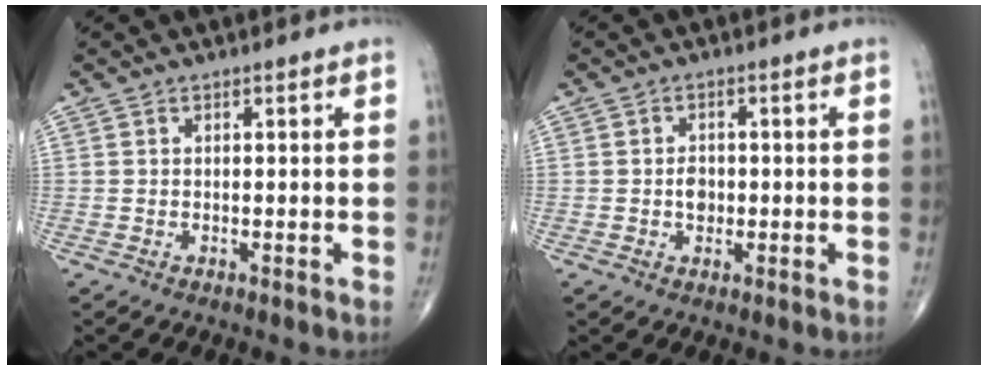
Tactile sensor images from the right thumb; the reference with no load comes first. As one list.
[{"total": 2.6, "force": [-0.3, 2.0, 1.7], "torque": [-0.017, 0.004, -0.007]}]